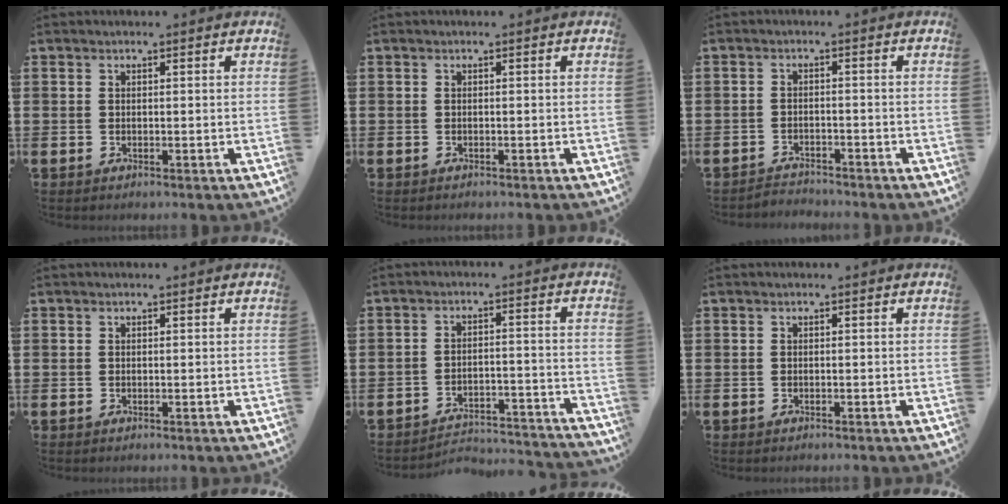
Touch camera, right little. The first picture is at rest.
{"total": 0.0}
{"total": 2.1, "force": [-2.0, 0.1, -0.3], "torque": [-0.002, 0.004, -0.046]}
{"total": 0.0}
{"total": 3.5, "force": [-3.4, 0.5, 0.3], "torque": [-0.010, 0.006, -0.074]}
{"total": 0.0}